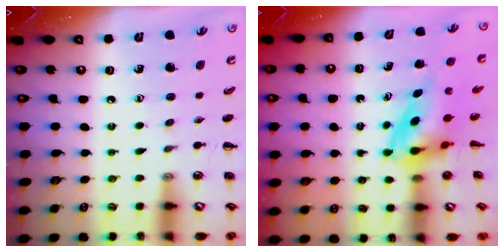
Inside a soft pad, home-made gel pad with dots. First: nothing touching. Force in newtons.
{"total": 4.0, "press": 3.9, "slide": 0.7}